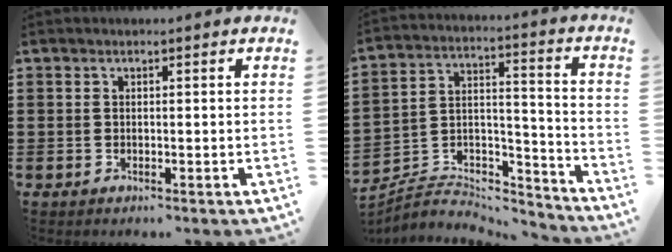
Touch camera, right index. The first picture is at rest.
{"total": 4.8, "force": [-4.2, 2.1, 1.0], "torque": [-0.026, 0.000, -0.086]}